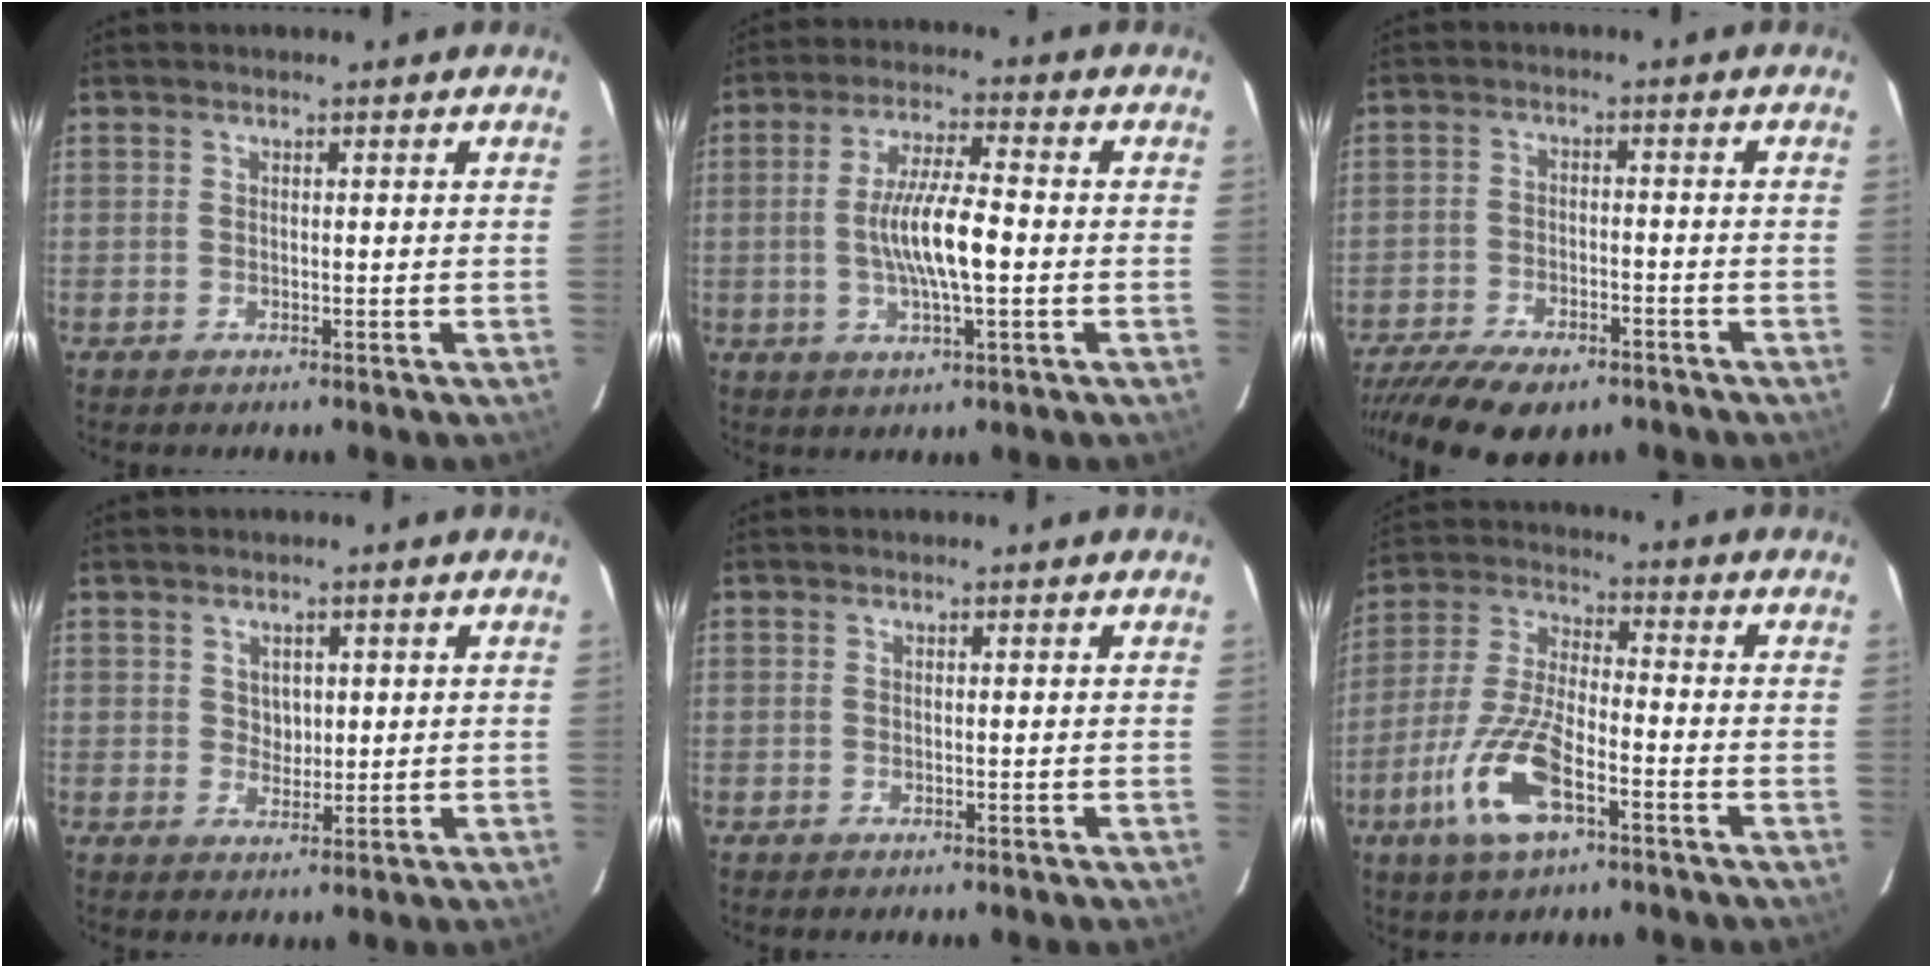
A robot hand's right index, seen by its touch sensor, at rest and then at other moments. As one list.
[{"total": 9.7, "force": [-1.1, 1.8, 9.5], "torque": [-0.179, 0.000, -0.019]}, {"total": 15.9, "force": [-12.0, 6.3, 8.3], "torque": [-0.189, -0.038, -0.190]}, {"total": 3.0, "force": [0.8, 2.5, 1.4], "torque": [-0.016, 0.005, 0.017]}, {"total": 0.0}, {"total": 13.8, "force": [-6.6, 4.8, 11.1], "torque": [-0.246, -0.010, -0.129]}]